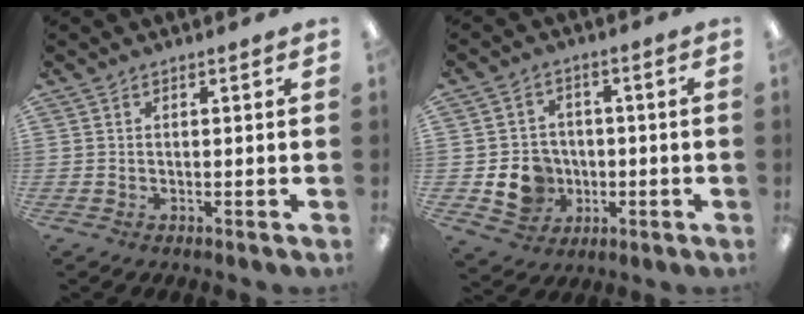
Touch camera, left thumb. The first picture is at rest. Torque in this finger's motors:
{"motor_torque": [-0.41, 0.54, 0.00, -0.03, 0.07]}